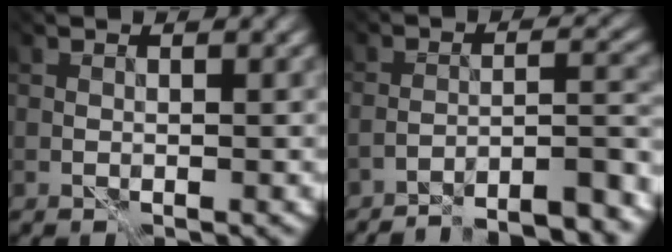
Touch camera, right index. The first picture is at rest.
{"total": 7.7, "force": [-7.0, 0.5, 3.1], "torque": [-0.027, 0.016, -0.100]}